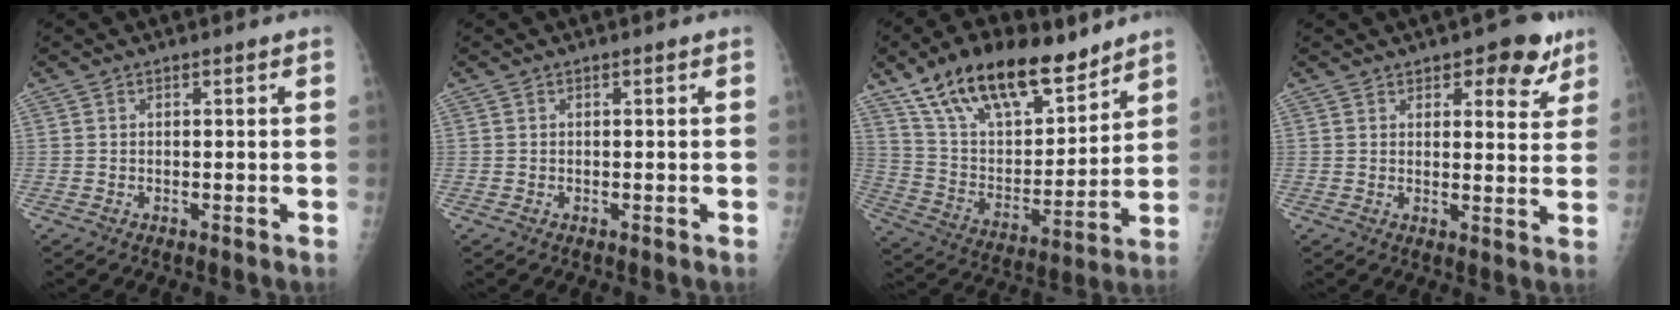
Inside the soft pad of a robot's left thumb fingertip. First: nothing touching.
{"total": 0.0}
{"total": 22.3, "force": [15.6, 9.7, 12.6], "torque": [-0.183, -0.049, 0.279]}
{"total": 7.8, "force": [4.8, 3.8, 4.9], "torque": [-0.026, -0.021, 0.058]}